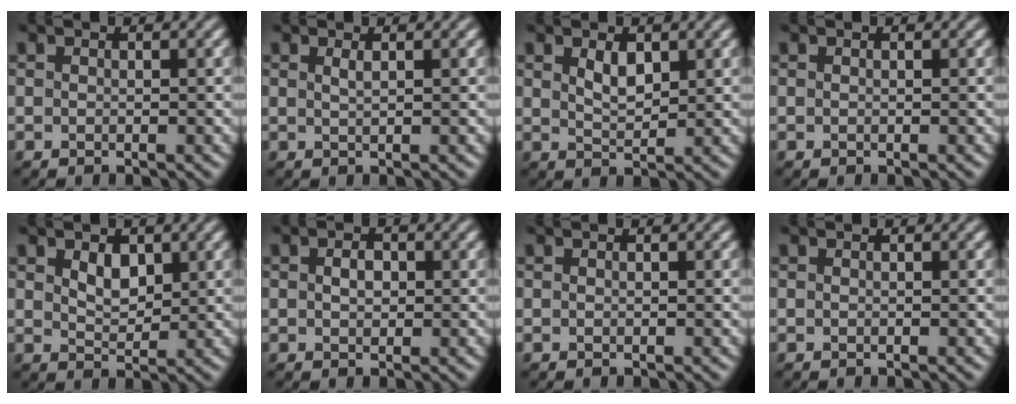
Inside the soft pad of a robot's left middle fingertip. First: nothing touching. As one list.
[{"total": 0.9, "force": [0.4, 0.3, 0.7], "torque": [-0.008, 0.001, 0.007]}, {"total": 2.1, "force": [1.1, 1.0, 1.6], "torque": [-0.031, -0.003, 0.023]}, {"total": 0.0}, {"total": 2.4, "force": [1.1, 1.4, 1.6], "torque": [-0.029, -0.003, 0.023]}, {"total": 1.5, "force": [0.2, 1.0, 1.1], "torque": [-0.021, 0.003, 0.003]}, {"total": 0.0}, {"total": 0.0}]